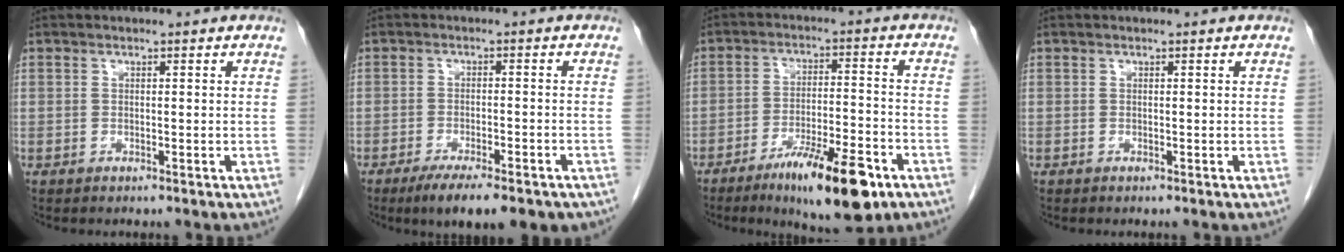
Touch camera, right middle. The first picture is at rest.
{"total": 11.6, "force": [-8.6, 3.1, 7.3], "torque": [-0.088, -0.008, -0.119]}
{"total": 13.3, "force": [-7.9, 2.3, 10.4], "torque": [-0.165, -0.013, -0.120]}
{"total": 0.0}